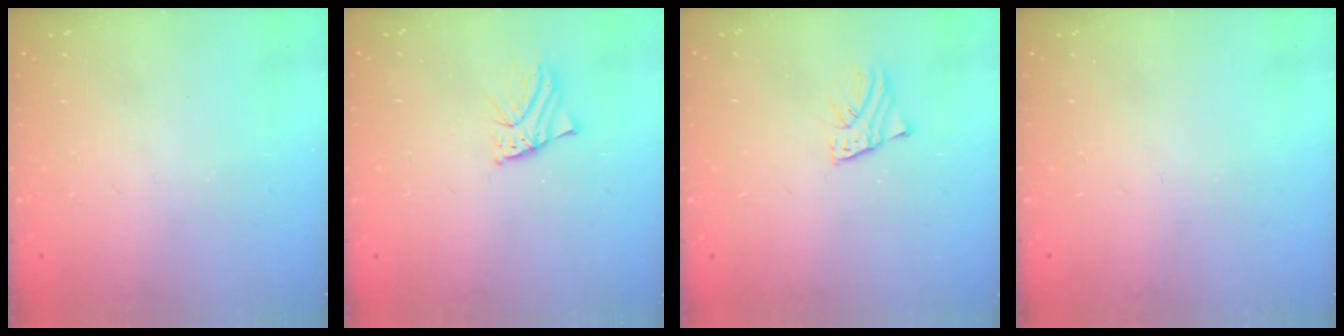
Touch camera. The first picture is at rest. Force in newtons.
{"total": 2.4, "press": 2.4, "slide": 0.2}
{"total": 1.6, "press": 1.6, "slide": 0.2}
{"total": 0.0}